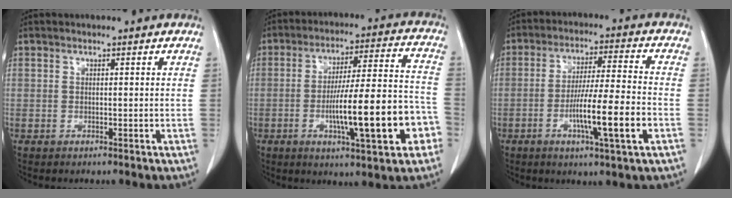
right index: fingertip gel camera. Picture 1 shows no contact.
{"total": 16.6, "force": [-5.1, 2.4, 15.6], "torque": [-0.245, 0.018, -0.068]}
{"total": 11.4, "force": [-3.6, 0.0, 10.8], "torque": [-0.188, -0.006, -0.062]}